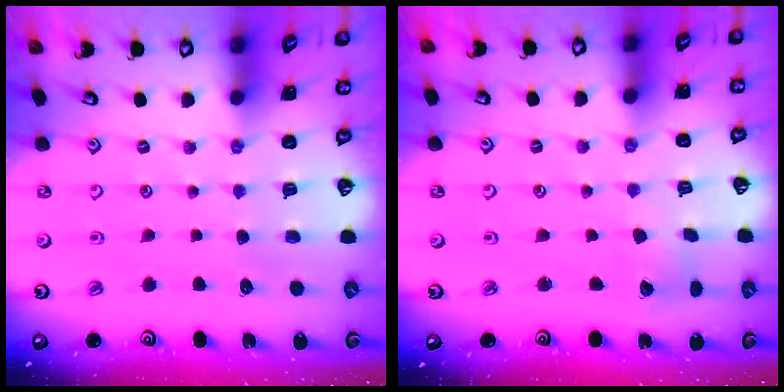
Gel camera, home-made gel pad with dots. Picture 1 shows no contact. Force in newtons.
{"total": 2.6, "press": 2.6, "slide": 0.3}